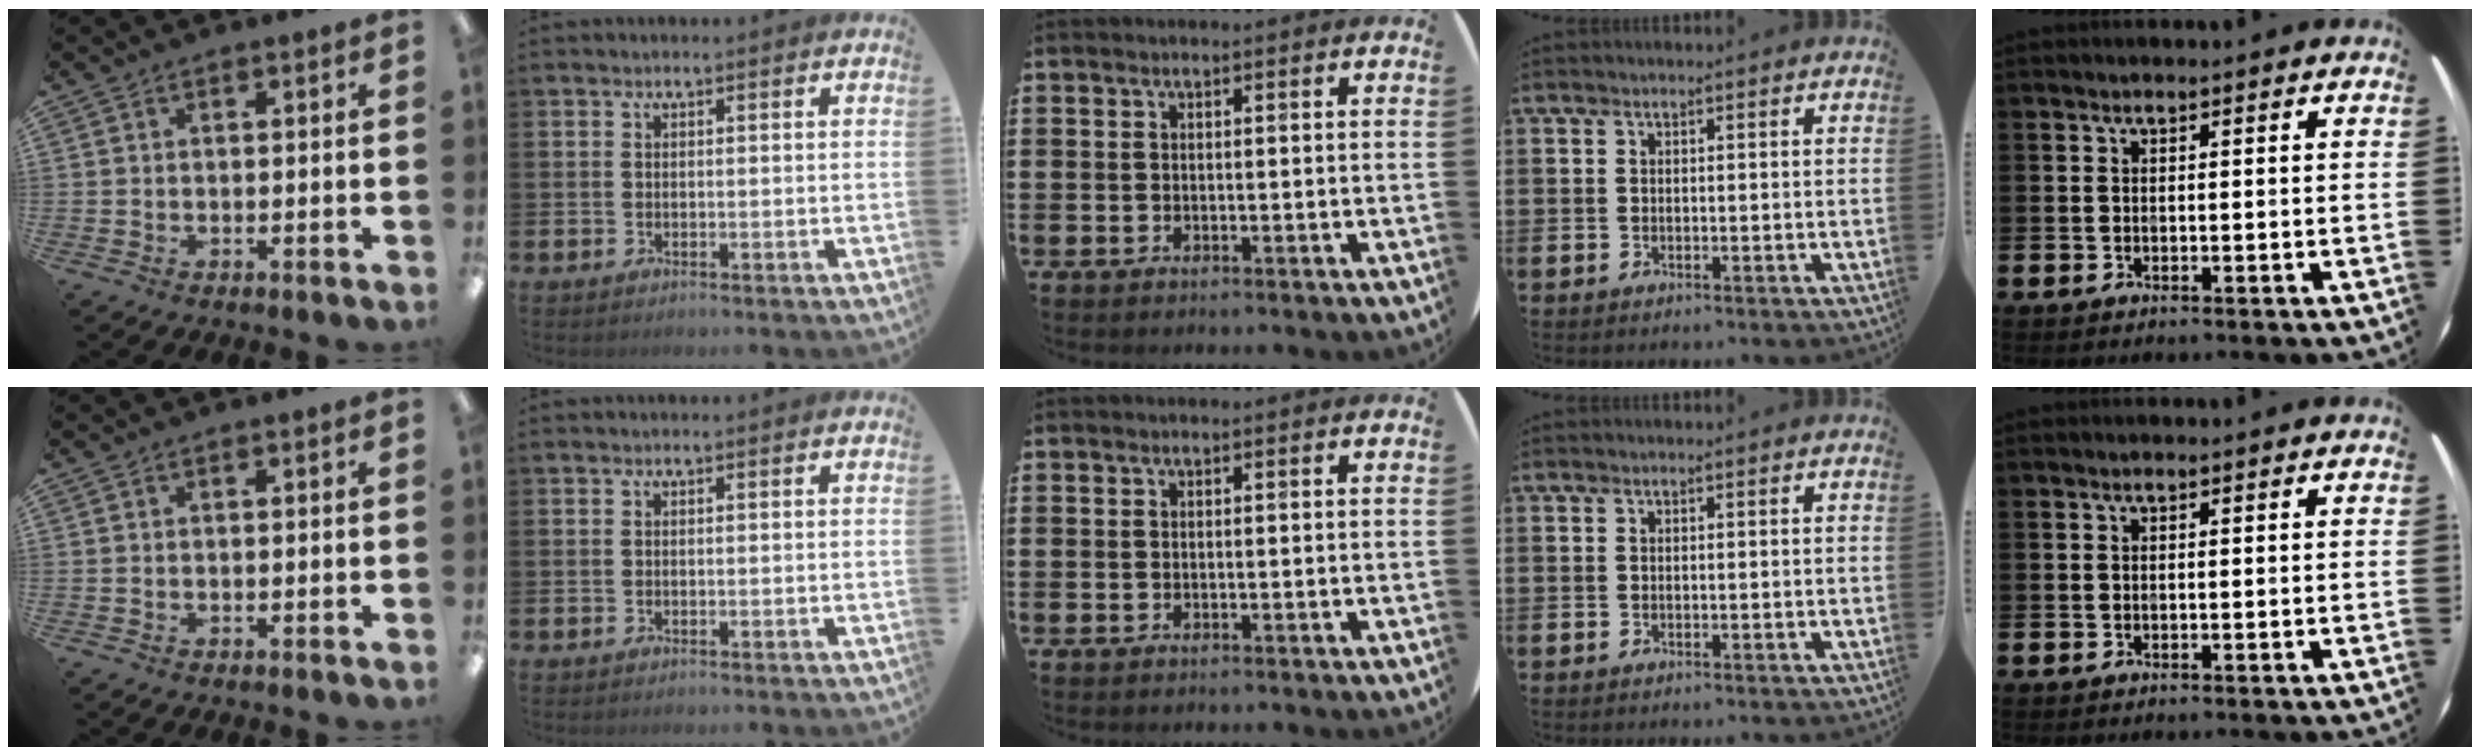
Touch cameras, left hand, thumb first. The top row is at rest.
{}